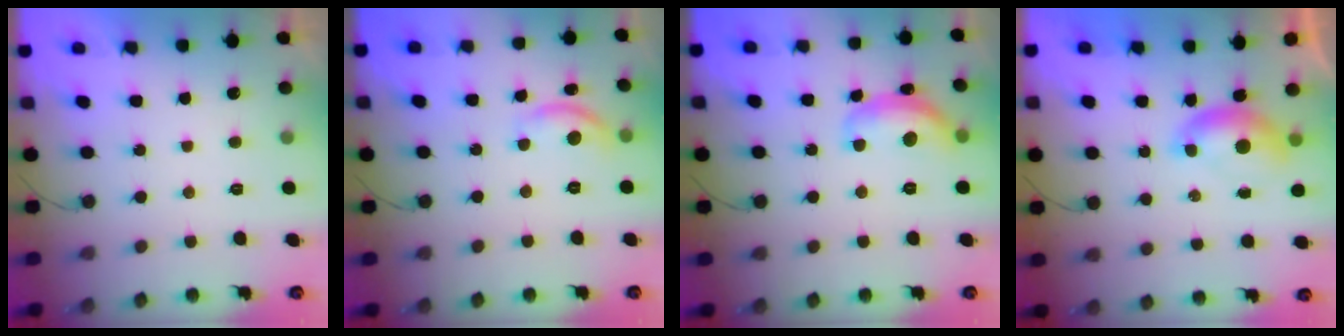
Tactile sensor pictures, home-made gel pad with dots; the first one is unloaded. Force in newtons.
{"total": 9.8, "press": 9.8, "slide": 0.5}
{"total": 13.5, "press": 13.5, "slide": 0.9}
{"total": 6.7, "press": 6.7, "slide": 0.9}